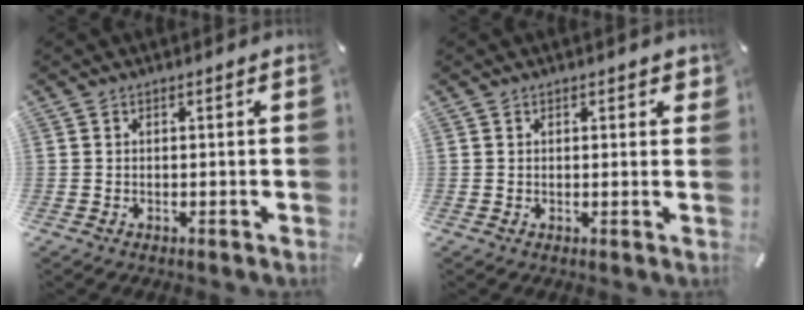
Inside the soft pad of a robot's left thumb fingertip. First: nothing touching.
{"total": 1.1, "force": [0.5, 0.7, 0.6], "torque": [-0.006, 0.000, 0.007]}